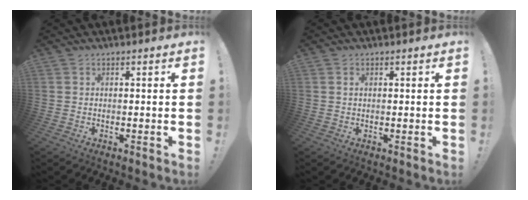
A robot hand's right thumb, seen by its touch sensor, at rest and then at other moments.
{"total": 0.8, "force": [0.4, 0.5, 0.6], "torque": [-0.007, 0.000, 0.005]}